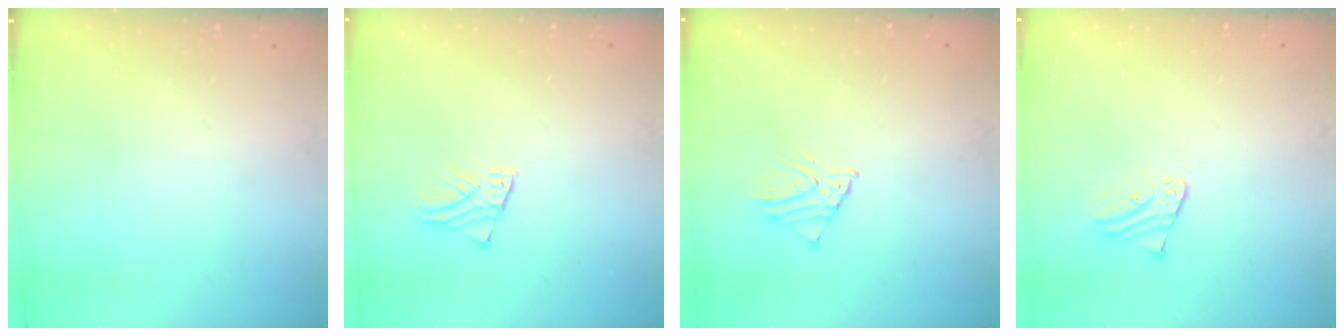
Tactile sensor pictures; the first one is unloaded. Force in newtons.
{"total": 1.6, "press": 1.6, "slide": 0.2}
{"total": 2.5, "press": 2.5, "slide": 0.2}
{"total": 1.8, "press": 1.8, "slide": 0.2}